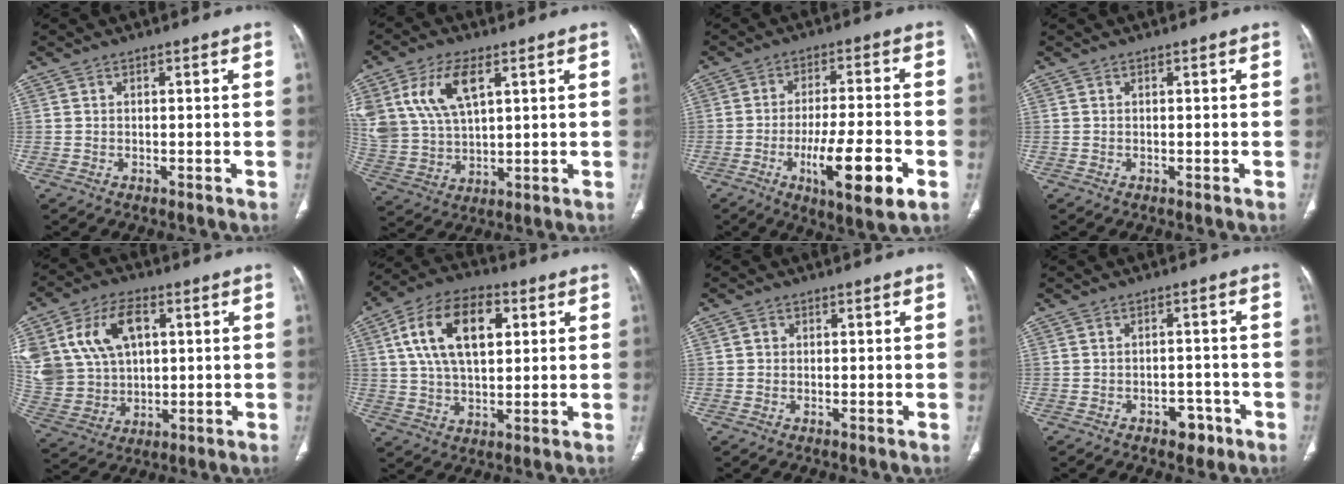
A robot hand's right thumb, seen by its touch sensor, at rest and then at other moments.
{"total": 14.2, "force": [6.1, 7.7, 10.3], "torque": [-0.207, -0.012, 0.131]}
{"total": 13.6, "force": [-4.9, 3.1, 12.3], "torque": [-0.205, 0.007, -0.076]}
{"total": 0.0}
{"total": 20.4, "force": [6.0, 14.4, 13.2], "torque": [-0.280, 0.008, 0.127]}
{"total": 15.8, "force": [4.6, 8.9, 12.2], "torque": [-0.204, 0.007, 0.078]}
{"total": 1.0, "force": [0.1, 0.9, 0.2], "torque": [0.001, 0.002, 0.001]}
{"total": 4.0, "force": [-2.4, 2.5, 2.0], "torque": [-0.009, 0.018, -0.028]}